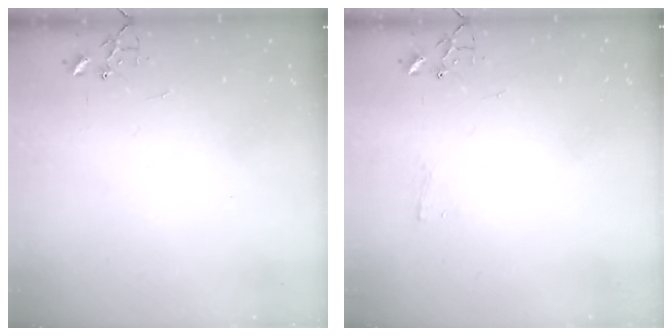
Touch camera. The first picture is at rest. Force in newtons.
{"total": 3.7, "press": 3.6, "slide": 0.6}